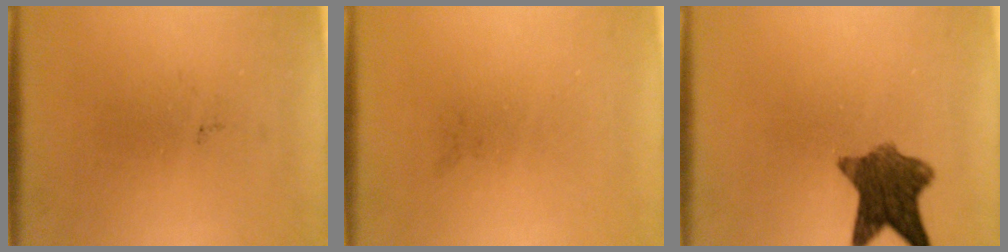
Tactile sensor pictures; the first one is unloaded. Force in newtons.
{"total": 0.0}
{"total": 8.4}